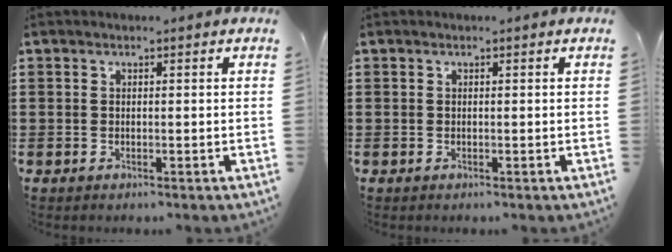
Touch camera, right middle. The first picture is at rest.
{"total": 0.0}